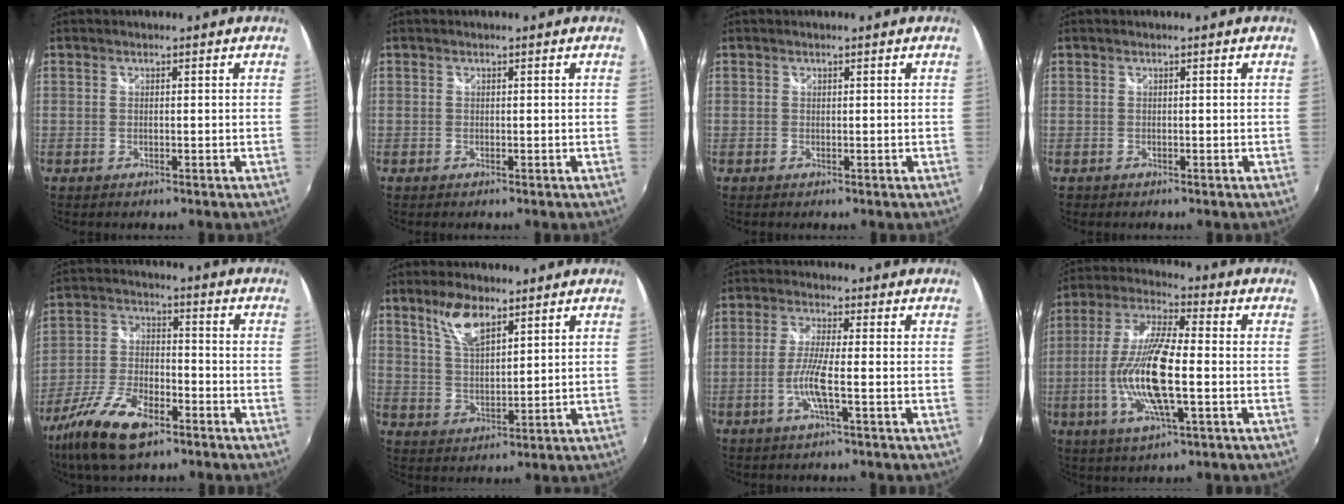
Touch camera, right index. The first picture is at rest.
{"total": 0.0}
{"total": 0.0}
{"total": 0.5, "force": [-0.3, 0.5, 0.0], "torque": [-0.001, 0.000, -0.003]}
{"total": 14.3, "force": [-9.2, 5.8, 9.3], "torque": [-0.204, -0.020, -0.178]}
{"total": 7.5, "force": [4.8, 2.8, 5.0], "torque": [-0.094, 0.006, 0.097]}
{"total": 5.5, "force": [-2.0, -0.3, 5.2], "torque": [-0.112, -0.004, -0.041]}
{"total": 15.5, "force": [-3.1, 3.3, 14.9], "torque": [-0.299, -0.008, -0.059]}